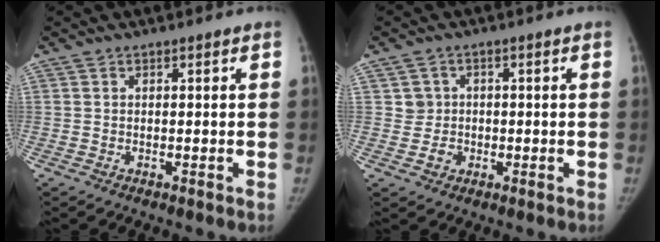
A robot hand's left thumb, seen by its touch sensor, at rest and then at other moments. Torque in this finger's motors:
{"motor_torque": [-0.35, 0.18, -0.06, 0.17, -0.07]}